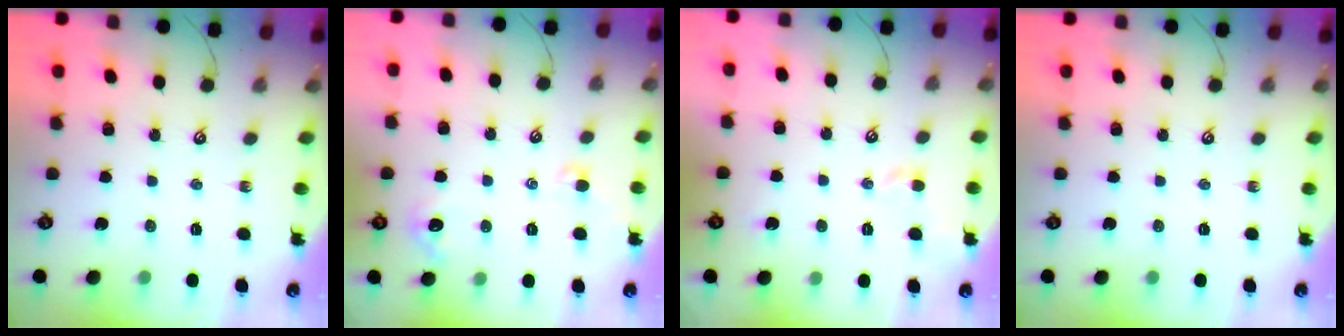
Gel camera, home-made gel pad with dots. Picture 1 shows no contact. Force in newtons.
{"total": 1.9, "press": 1.9, "slide": 0.4}
{"total": 1.4, "press": 1.2, "slide": 0.7}
{"total": 0.0}